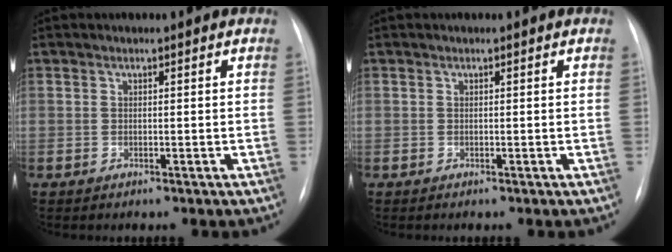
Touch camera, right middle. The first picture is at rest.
{"total": 0.0}